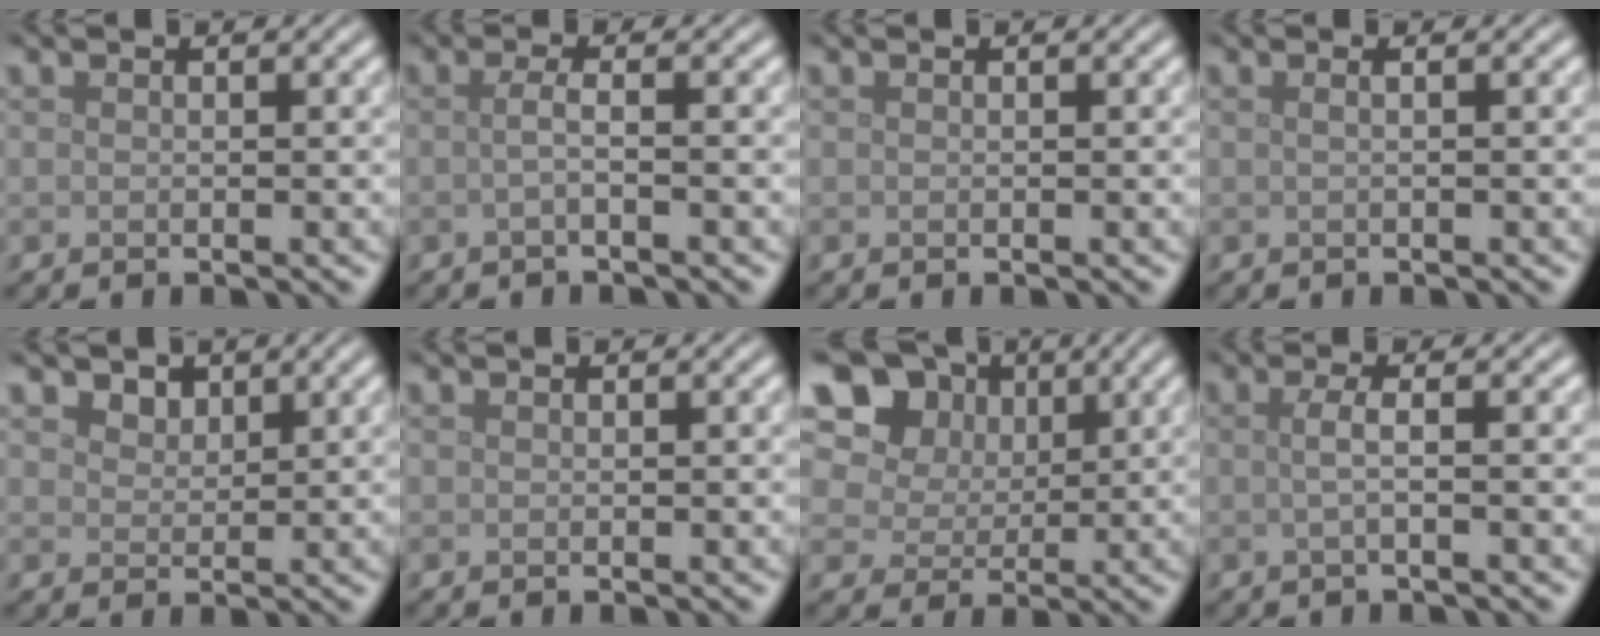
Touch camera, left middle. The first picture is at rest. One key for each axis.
{"total": 1.6, "fx": -0.2, "fy": 0.5, "fz": 1.6, "tx": -0.026, "ty": -0.001, "tz": -0.010}
{"total": 0.0}
{"total": 1.1, "fx": 0.3, "fy": 0.5, "fz": 0.9, "tx": -0.009, "ty": -0.001, "tz": -0.007}
{"total": 1.8, "fx": 1.4, "fy": 1.0, "fz": 0.5, "tx": -0.015, "ty": -0.014, "tz": 0.030}
{"total": 0.0}
{"total": 14.3, "fx": 6.5, "fy": 11.1, "fz": 6.2, "tx": -0.158, "ty": 0.035, "tz": 0.126}
{"total": 1.9, "fx": 0.0, "fy": 0.6, "fz": 1.8, "tx": -0.030, "ty": 0.002, "tz": -0.005}